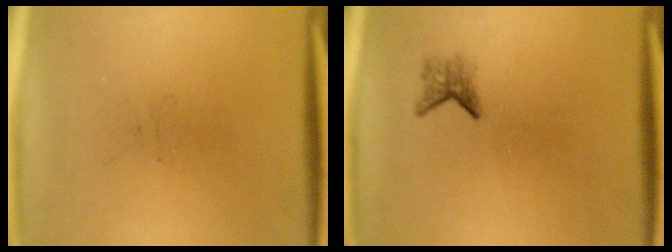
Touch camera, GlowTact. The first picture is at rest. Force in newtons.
{"total": 1.6}